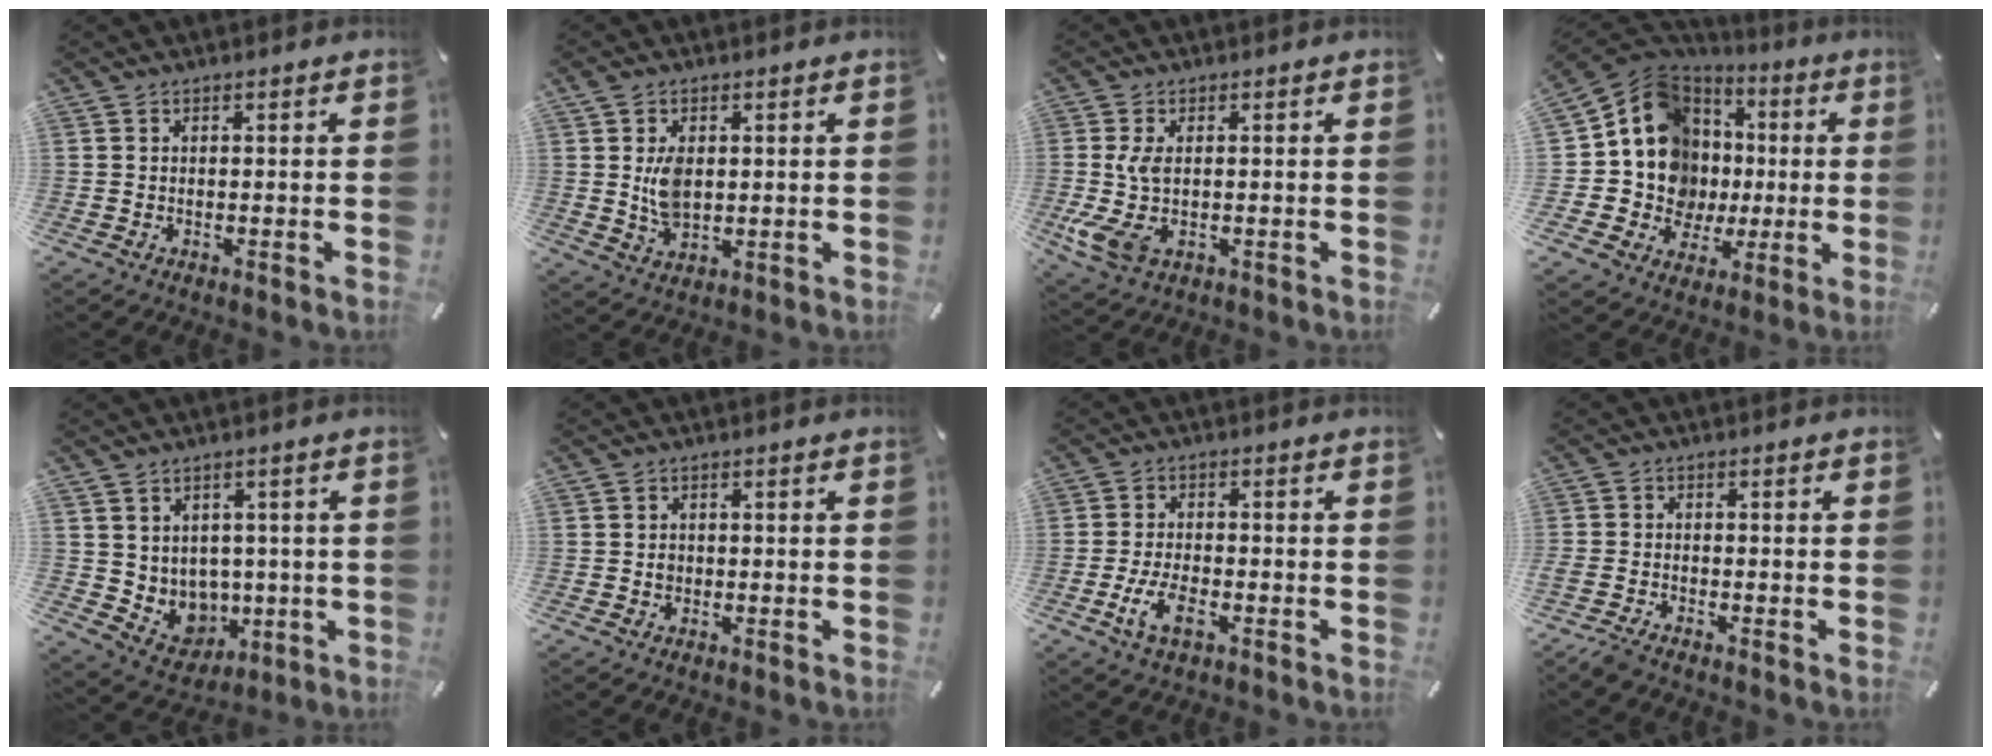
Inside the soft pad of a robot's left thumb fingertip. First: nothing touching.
{"total": 6.7, "force": [1.3, 4.3, 4.9], "torque": [-0.091, -0.002, 0.022]}
{"total": 7.1, "force": [-0.1, 4.1, 5.8], "torque": [-0.143, -0.009, -0.003]}
{"total": 15.2, "force": [0.7, 14.0, 5.8], "torque": [-0.118, -0.029, 0.037]}
{"total": 6.9, "force": [2.6, 6.3, 0.7], "torque": [-0.024, -0.031, 0.064]}
{"total": 1.3, "force": [-0.1, 1.2, 0.6], "torque": [-0.012, 0.005, -0.004]}
{"total": 6.5, "force": [-2.7, 3.1, 5.1], "torque": [-0.113, -0.001, -0.050]}
{"total": 2.6, "force": [-2.3, 0.7, 1.0], "torque": [-0.030, 0.007, -0.048]}